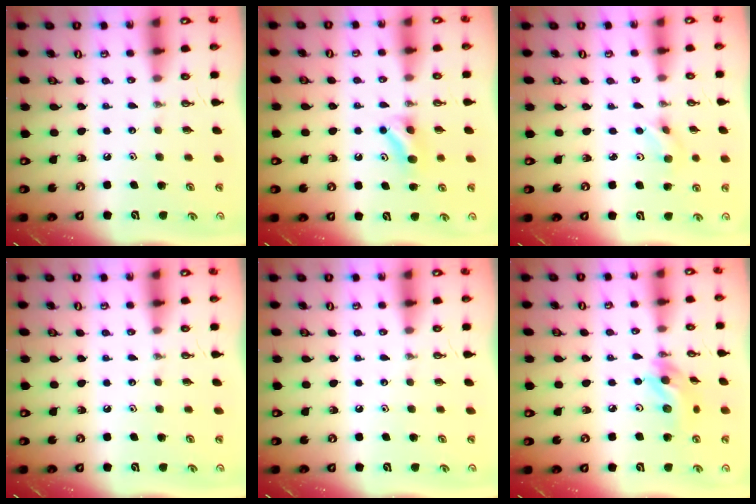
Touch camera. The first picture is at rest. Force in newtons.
{"total": 5.0, "press": 4.8, "slide": 1.4}
{"total": 2.4, "press": 2.4, "slide": 0.1}
{"total": 0.0}
{"total": 0.0}
{"total": 12.1, "press": 10.9, "slide": 5.3}